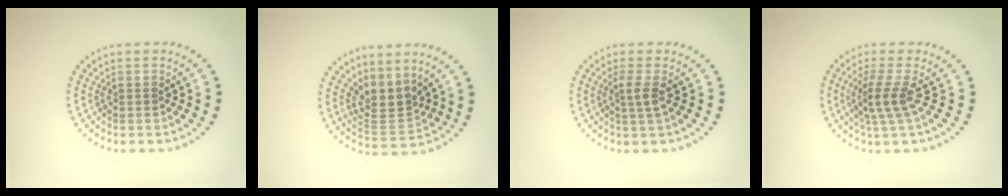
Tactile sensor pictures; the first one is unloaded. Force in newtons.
{"total": 3.2, "press": 2.3, "slide": 2.2}
{"total": 1.8, "press": 1.3, "slide": 1.2}
{"total": 2.6, "press": 1.8, "slide": 1.9}